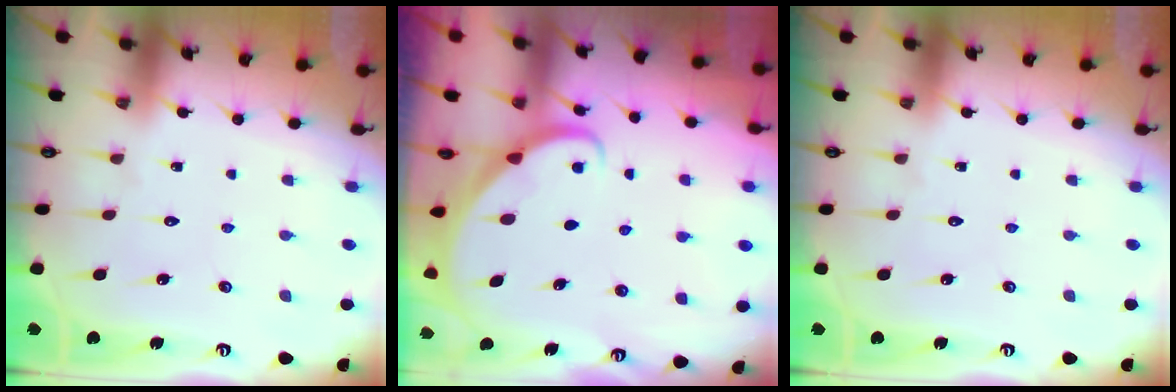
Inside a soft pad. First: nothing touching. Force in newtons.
{"total": 1.9, "press": 1.8, "slide": 0.2}
{"total": 0.0}